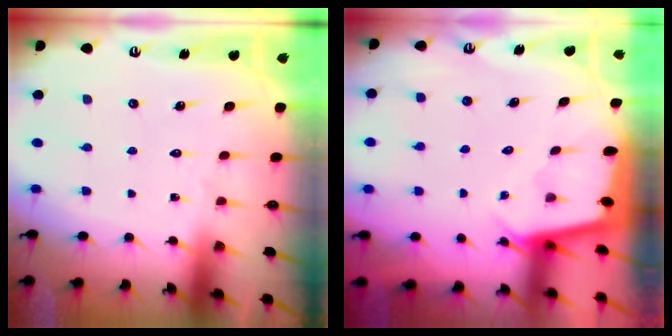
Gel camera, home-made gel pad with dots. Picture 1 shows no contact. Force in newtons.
{"total": 1.9, "press": 1.9, "slide": 0.1}